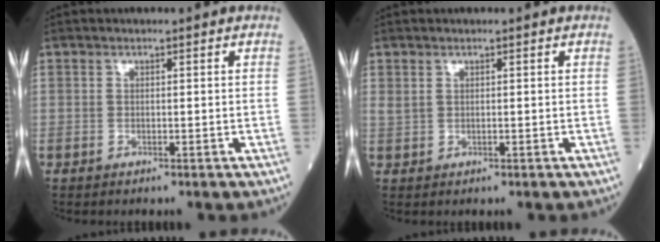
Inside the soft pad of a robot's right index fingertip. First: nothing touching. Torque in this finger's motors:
{"motor_torque": [0.38, 0.16, 0.15, 0.01]}